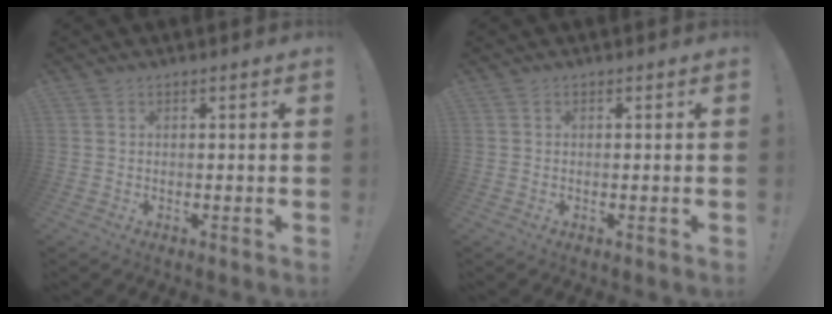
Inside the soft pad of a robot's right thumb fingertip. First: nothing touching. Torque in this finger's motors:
{"motor_torque": [-0.21, 0.29, -0.20, 0.11, 0.05]}